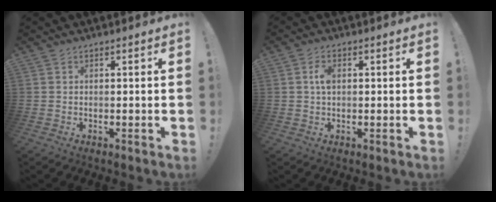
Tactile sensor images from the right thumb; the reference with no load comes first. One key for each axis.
{"total": 3.5, "fx": 0.6, "fy": 2.0, "fz": 2.8, "tx": -0.043, "ty": 0.002, "tz": 0.006}